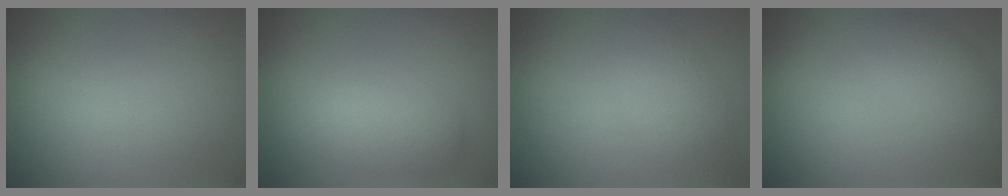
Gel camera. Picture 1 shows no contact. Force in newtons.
{"total": 3.1, "press": 3.1, "slide": 0.1}
{"total": 2.9, "press": 2.9, "slide": 0.2}
{"total": 2.8, "press": 2.8, "slide": 0.1}